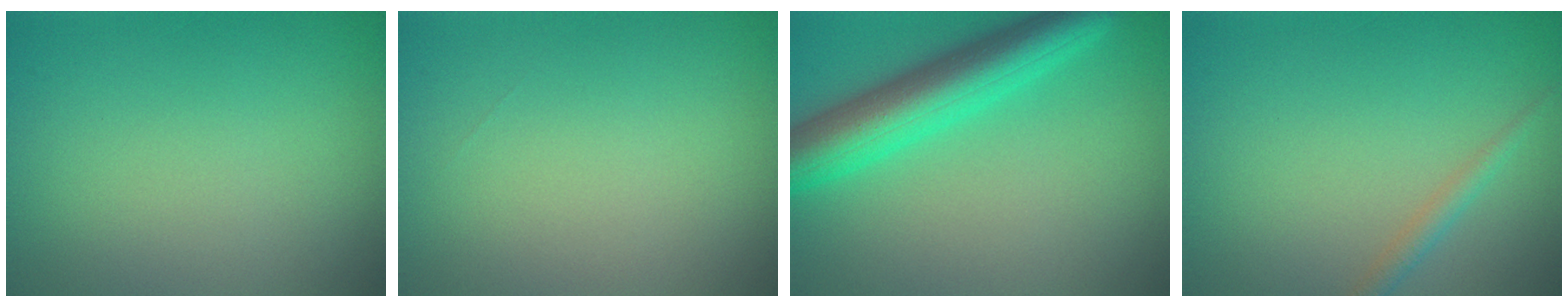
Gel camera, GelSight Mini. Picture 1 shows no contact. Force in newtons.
{"total": 0.0}
{"total": 6.6, "press": 6.5, "slide": 0.3}
{"total": 1.4, "press": 1.4, "slide": 0.1}